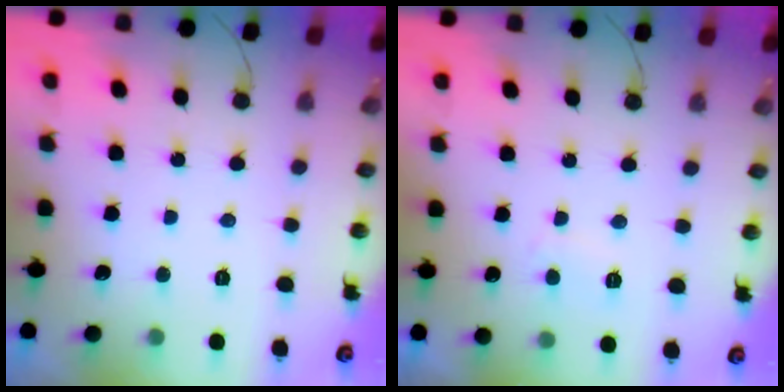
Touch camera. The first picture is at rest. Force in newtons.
{"total": 2.6, "press": 2.5, "slide": 0.7}